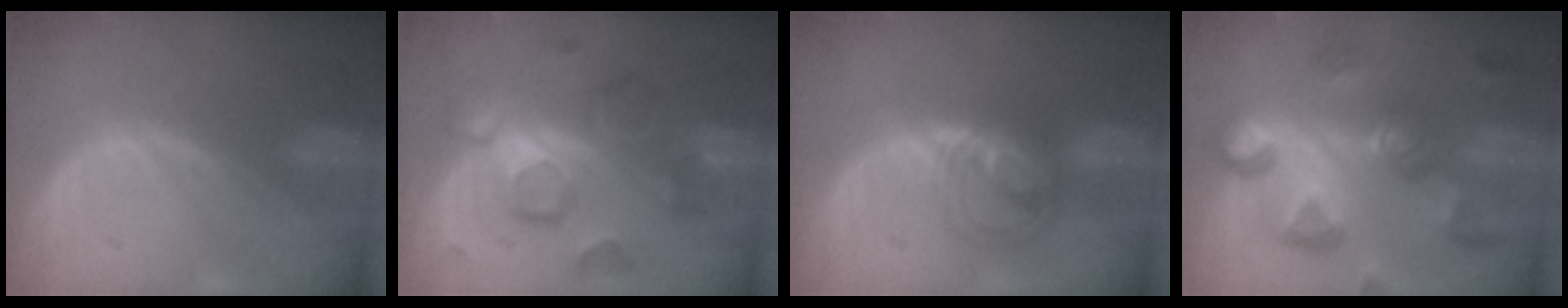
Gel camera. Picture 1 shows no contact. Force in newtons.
{"total": 9.2, "press": 9.2, "slide": 0.3}
{"total": 5.6, "press": 5.5, "slide": 0.6}
{"total": 11.2, "press": 10.0, "slide": 5.0}